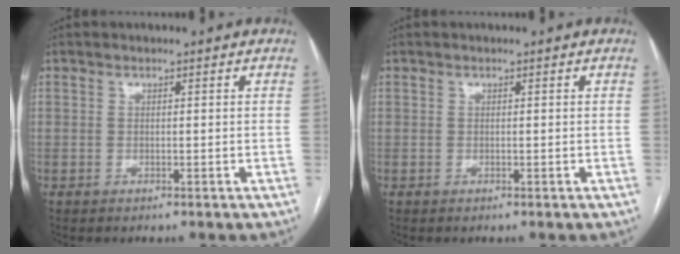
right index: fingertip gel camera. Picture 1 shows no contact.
{"total": 0.0}